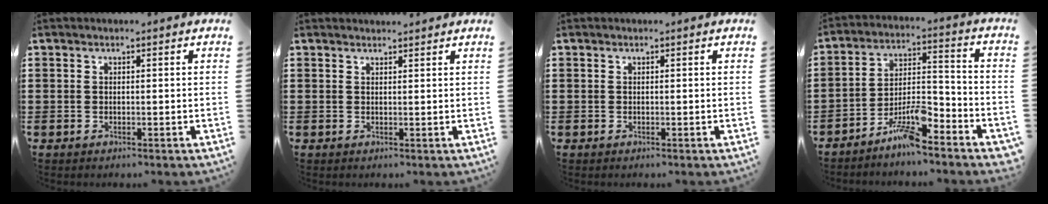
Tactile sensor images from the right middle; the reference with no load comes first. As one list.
[{"total": 1.1, "force": [1.1, 0.1, 0.0], "torque": [-0.003, -0.001, 0.021]}, {"total": 0.0}, {"total": 8.2, "force": [-6.4, 1.6, 4.9], "torque": [-0.105, 0.002, -0.125]}]